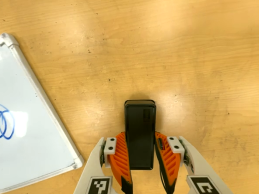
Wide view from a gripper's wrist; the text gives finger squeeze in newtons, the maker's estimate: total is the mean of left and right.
{"total": 5.8, "left": 4.3, "right": 7.2}